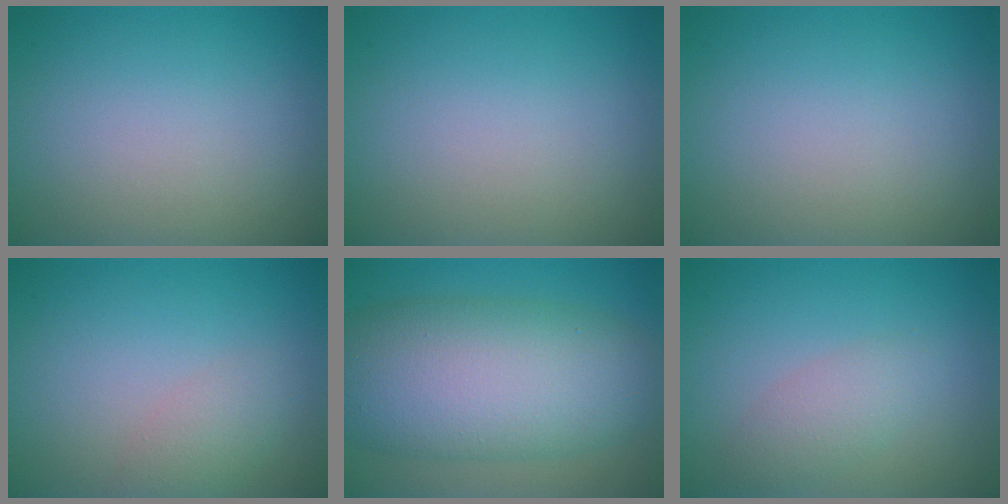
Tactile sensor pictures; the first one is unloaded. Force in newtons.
{"total": 0.0}
{"total": 0.0}
{"total": 2.1, "press": 2.1, "slide": 0.1}
{"total": 12.3, "press": 12.3, "slide": 0.2}
{"total": 2.3, "press": 2.3, "slide": 0.1}